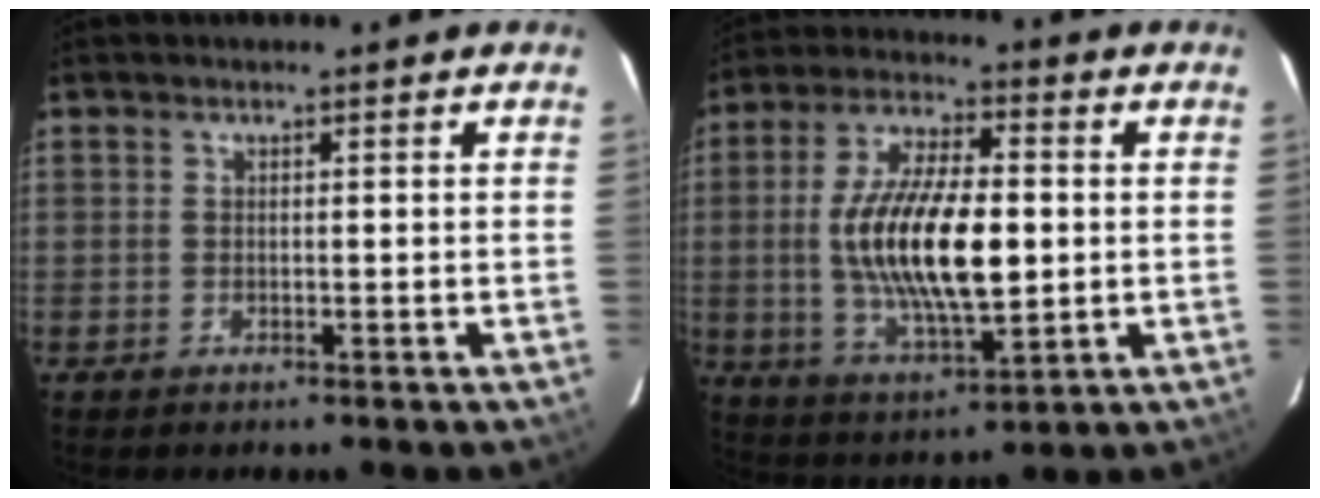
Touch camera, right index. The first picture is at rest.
{"total": 17.9, "force": [-0.2, 7.0, 16.4], "torque": [-0.313, -0.004, 0.002]}